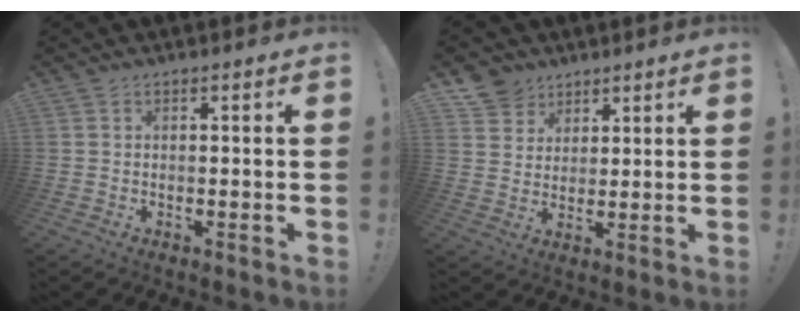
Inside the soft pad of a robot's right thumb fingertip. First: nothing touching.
{"total": 7.4, "force": [5.1, 5.3, 0.6], "torque": [-0.011, -0.038, 0.102]}